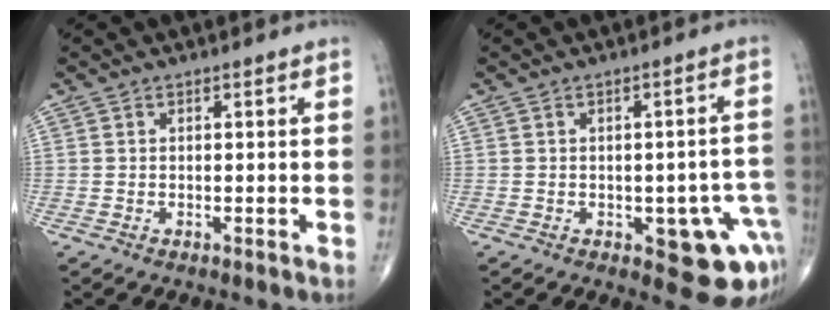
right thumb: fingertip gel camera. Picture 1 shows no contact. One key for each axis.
{"total": 9.1, "fx": -3.5, "fy": 4.3, "fz": 7.3, "tx": -0.046, "ty": 0.015, "tz": -0.036}